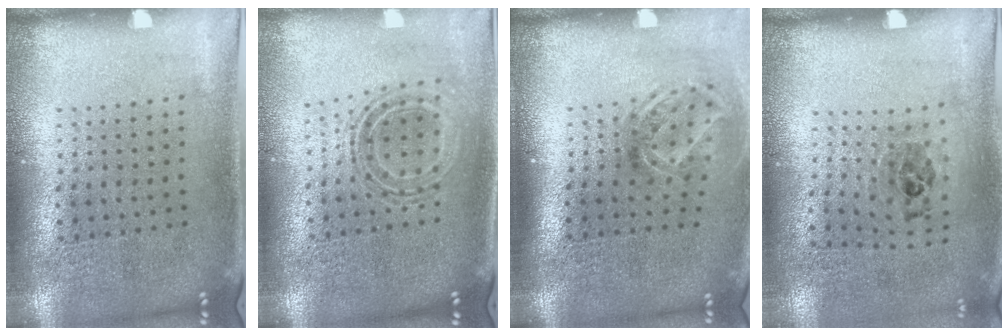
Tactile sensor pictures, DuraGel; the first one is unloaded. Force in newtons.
{"total": 0.9, "press": 0.8, "slide": 0.3}
{"total": 2.0, "press": 1.3, "slide": 1.4}
{"total": 1.1, "press": 0.7, "slide": 0.8}